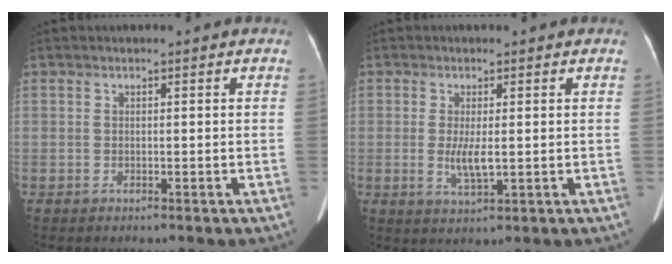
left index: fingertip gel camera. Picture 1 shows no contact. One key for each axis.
{"total": 3.6, "fx": -0.1, "fy": 0.7, "fz": 3.5, "tx": -0.073, "ty": -0.009, "tz": 0.001}